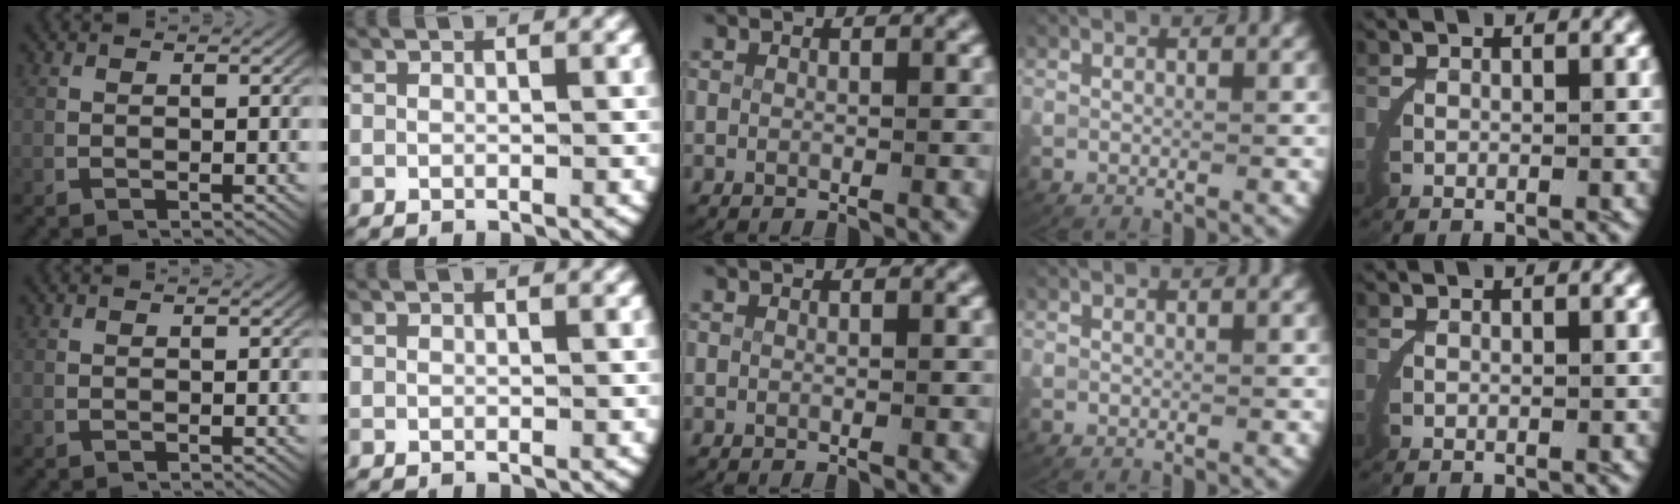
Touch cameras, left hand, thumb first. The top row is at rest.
{}